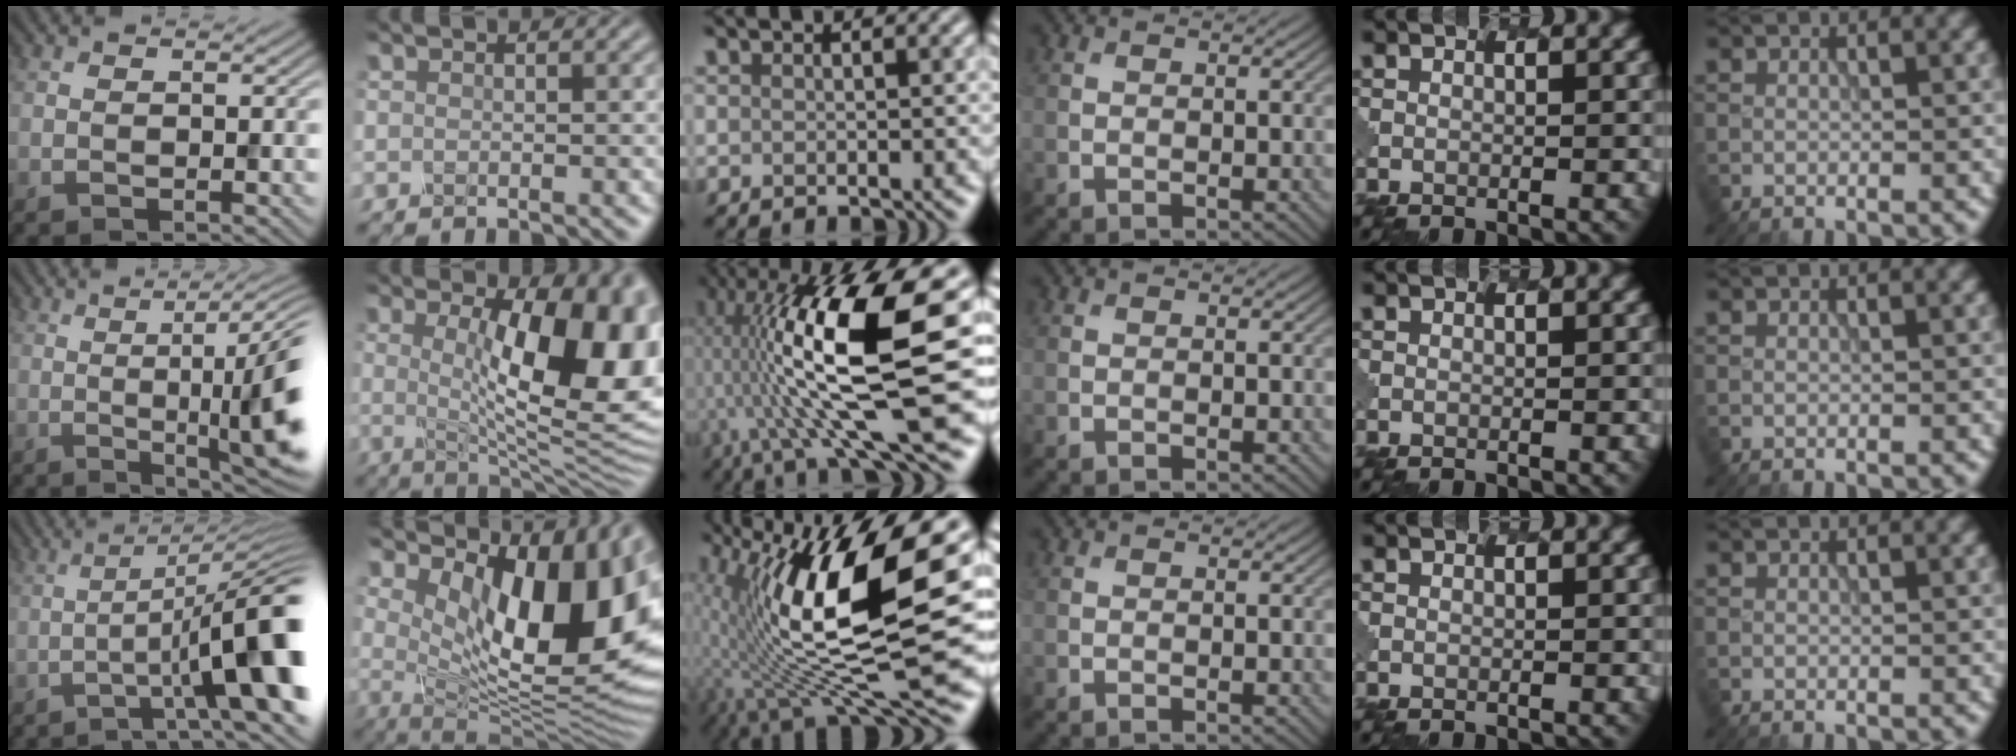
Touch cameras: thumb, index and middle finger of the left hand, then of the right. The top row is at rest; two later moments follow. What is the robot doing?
{"motion": "dispense", "object": "dispenser bottle"}